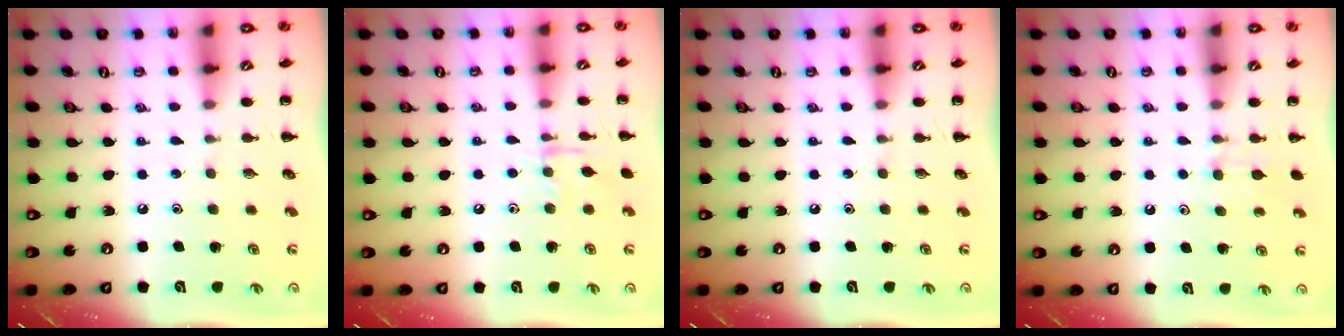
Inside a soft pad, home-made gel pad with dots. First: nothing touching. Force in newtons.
{"total": 7.1, "press": 7.0, "slide": 1.2}
{"total": 0.0}
{"total": 6.2, "press": 5.9, "slide": 1.8}